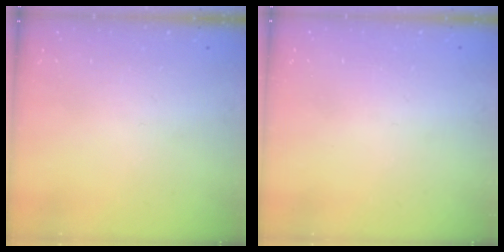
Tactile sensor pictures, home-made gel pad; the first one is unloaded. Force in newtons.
{"total": 0.7, "press": 0.7, "slide": 0.3}